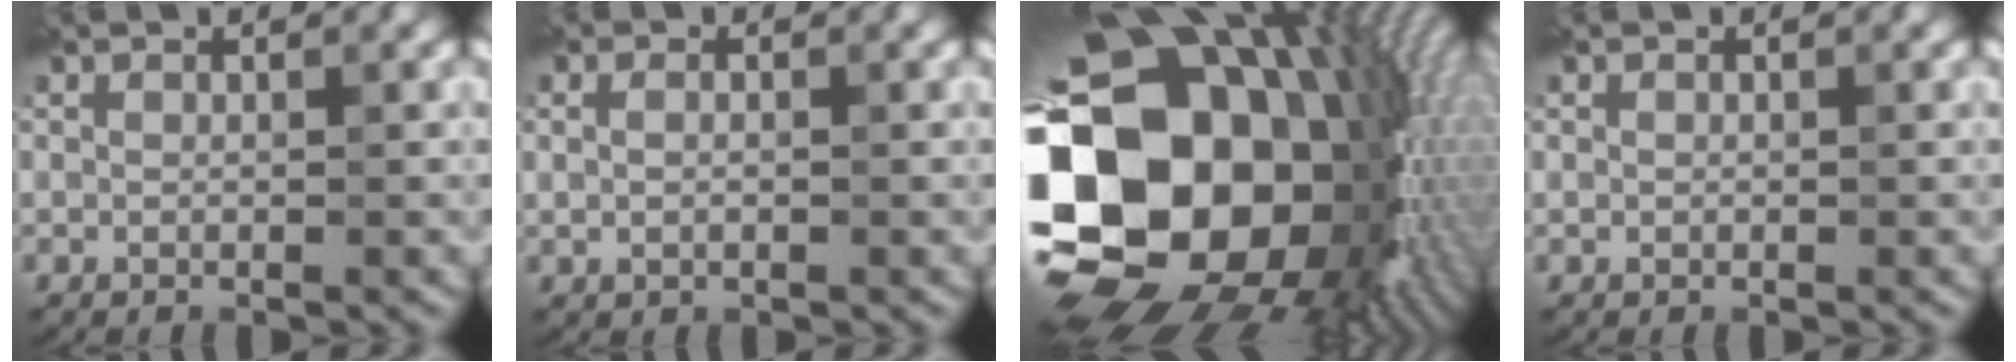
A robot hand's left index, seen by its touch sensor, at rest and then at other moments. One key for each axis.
{"total": 1.4, "fx": 0.2, "fy": 1.0, "fz": 1.0, "tx": -0.020, "ty": 0.007, "tz": 0.004}
{"total": 22.6, "fx": -2.1, "fy": 16.8, "fz": 15.0, "tx": -0.299, "ty": -0.040, "tz": -0.026}
{"total": 0.0}